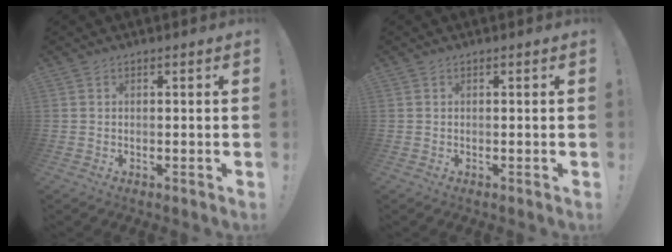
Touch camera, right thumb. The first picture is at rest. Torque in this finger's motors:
{"motor_torque": [-0.10, -0.01, 0.00, 0.00, 0.00]}